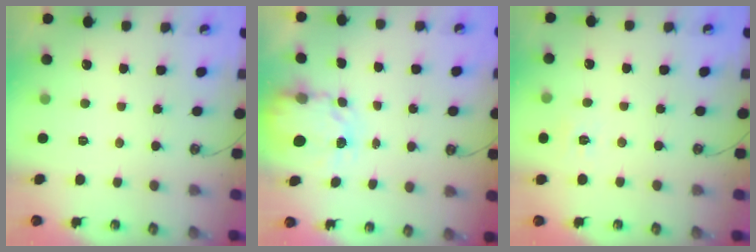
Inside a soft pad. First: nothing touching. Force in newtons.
{"total": 3.9, "press": 3.9, "slide": 0.1}
{"total": 5.7, "press": 5.7, "slide": 0.7}